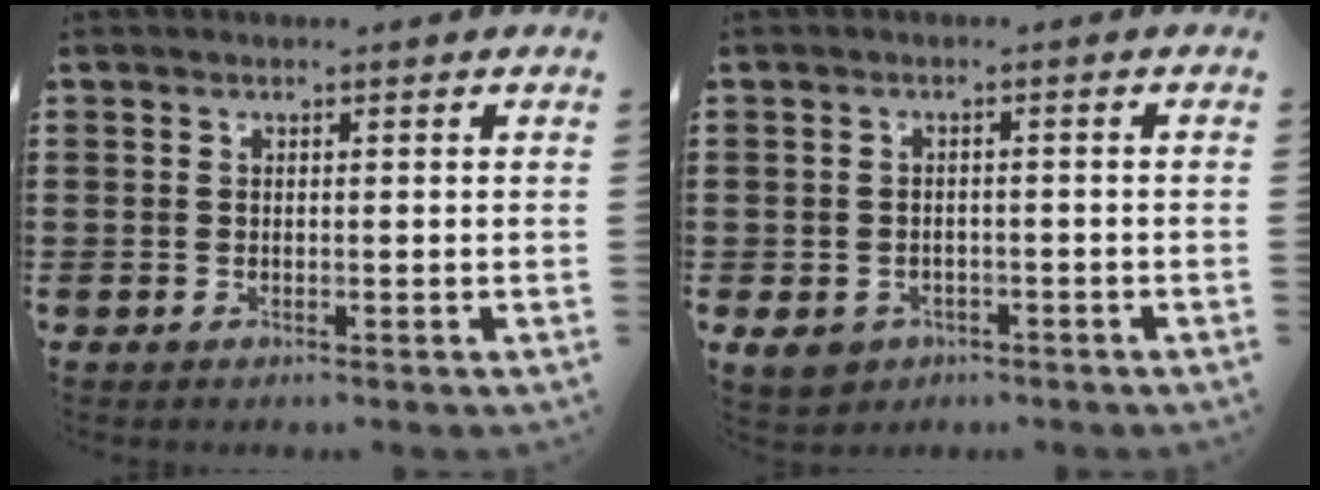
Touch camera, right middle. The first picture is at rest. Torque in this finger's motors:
{"motor_torque": [0.48, -0.16, 0.02, 0.05]}